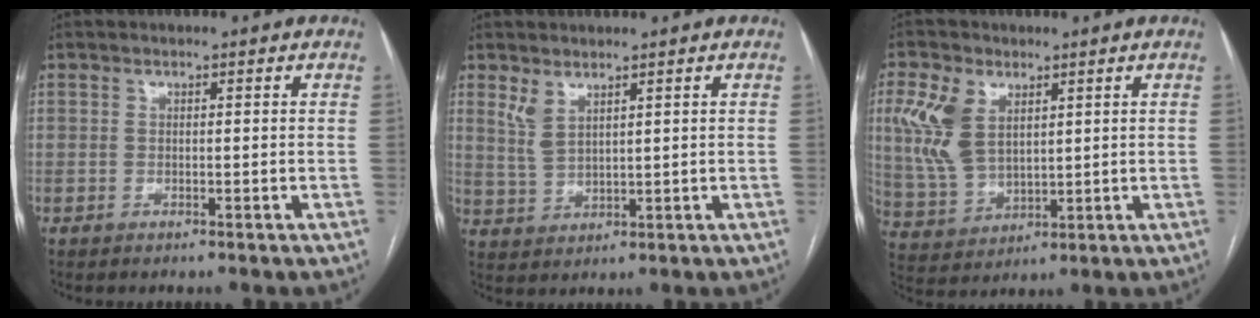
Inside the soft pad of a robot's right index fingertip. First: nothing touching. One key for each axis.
{"total": 3.5, "fx": 2.5, "fy": 1.0, "fz": 2.2, "tx": -0.055, "ty": -0.002, "tz": 0.061}
{"total": 9.6, "fx": 3.6, "fy": 5.8, "fz": 6.7, "tx": -0.163, "ty": 0.013, "tz": 0.082}